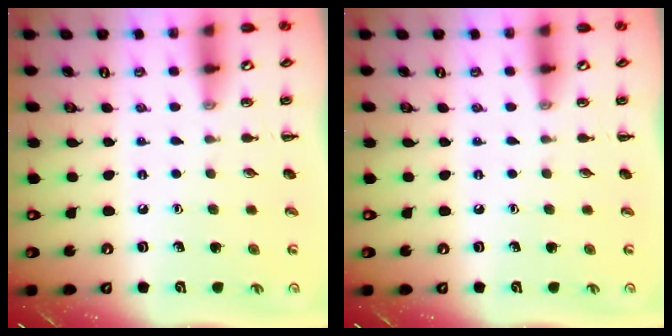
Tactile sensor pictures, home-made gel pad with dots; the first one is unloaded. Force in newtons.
{"total": 0.0}